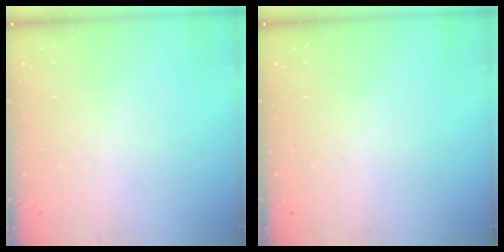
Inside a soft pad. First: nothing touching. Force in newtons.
{"total": 0.0}